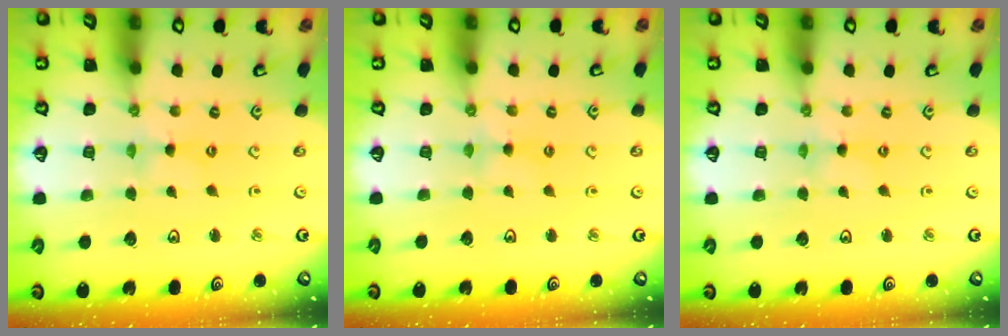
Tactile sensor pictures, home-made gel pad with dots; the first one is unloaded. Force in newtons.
{"total": 2.8, "press": 2.8, "slide": 0.4}
{"total": 0.0}